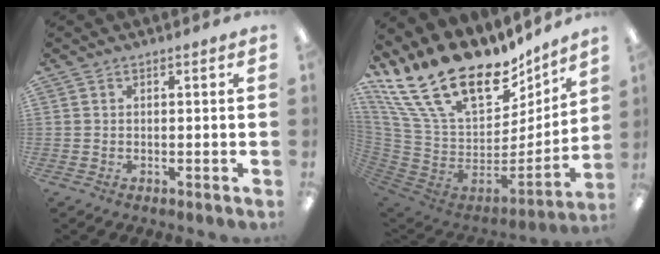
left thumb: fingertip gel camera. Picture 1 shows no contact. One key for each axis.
{"total": 27.9, "fx": 18.3, "fy": 14.0, "fz": 15.8, "tx": -0.307, "ty": -0.127, "tz": 0.355}